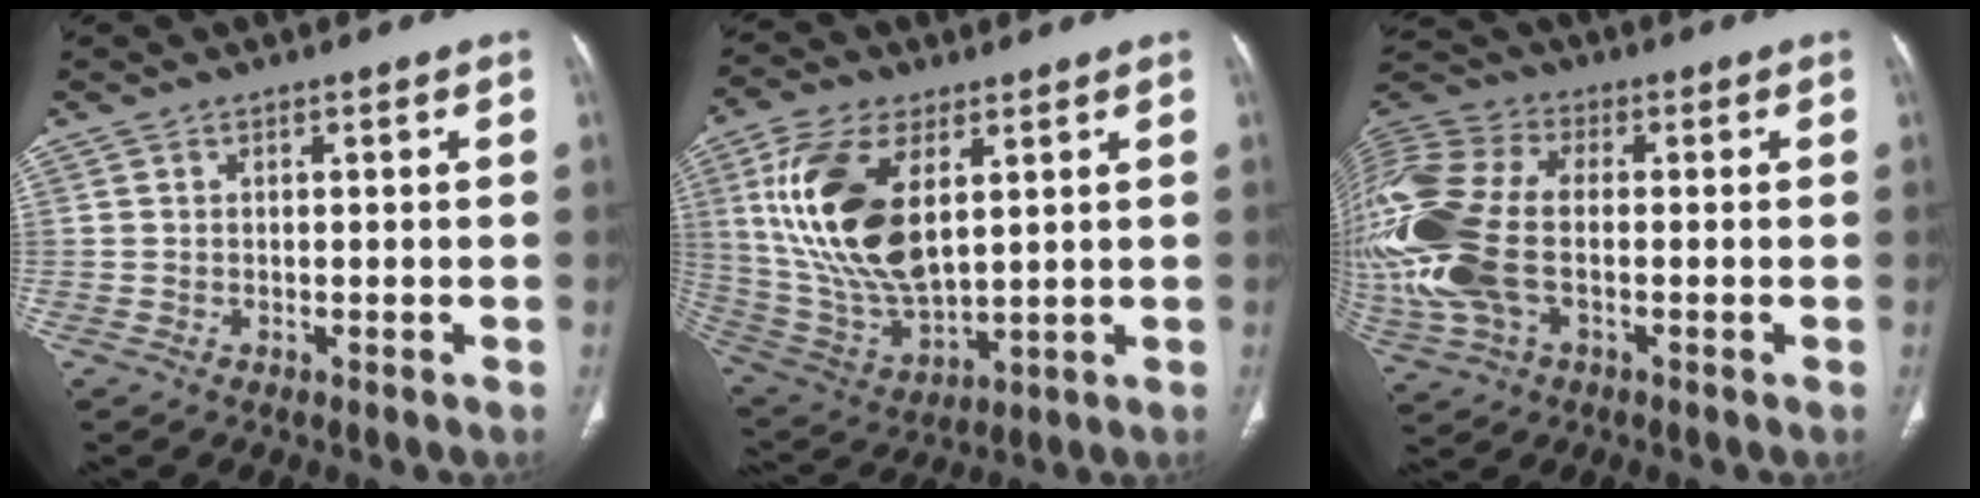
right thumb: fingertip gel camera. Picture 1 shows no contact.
{"total": 19.8, "force": [5.5, 10.1, 16.2], "torque": [-0.322, -0.024, 0.113]}
{"total": 23.9, "force": [-2.1, 14.5, 18.9], "torque": [-0.488, 0.004, -0.030]}